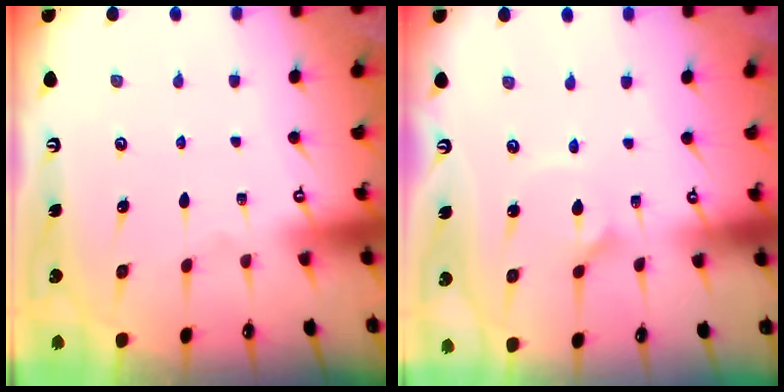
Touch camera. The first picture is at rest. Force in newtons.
{"total": 2.9, "press": 2.8, "slide": 0.4}